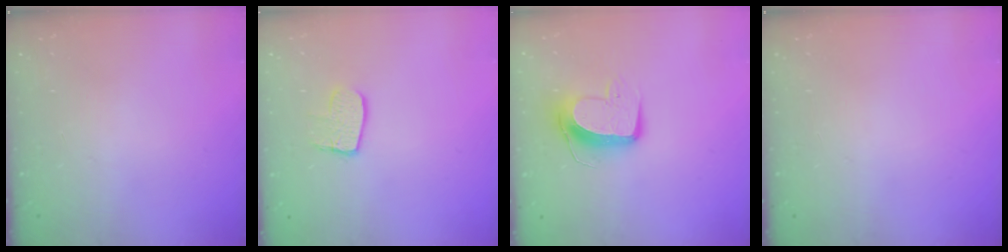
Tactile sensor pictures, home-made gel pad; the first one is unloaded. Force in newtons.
{"total": 8.0, "press": 8.0, "slide": 0.5}
{"total": 12.1, "press": 12.1, "slide": 1.0}
{"total": 0.0}